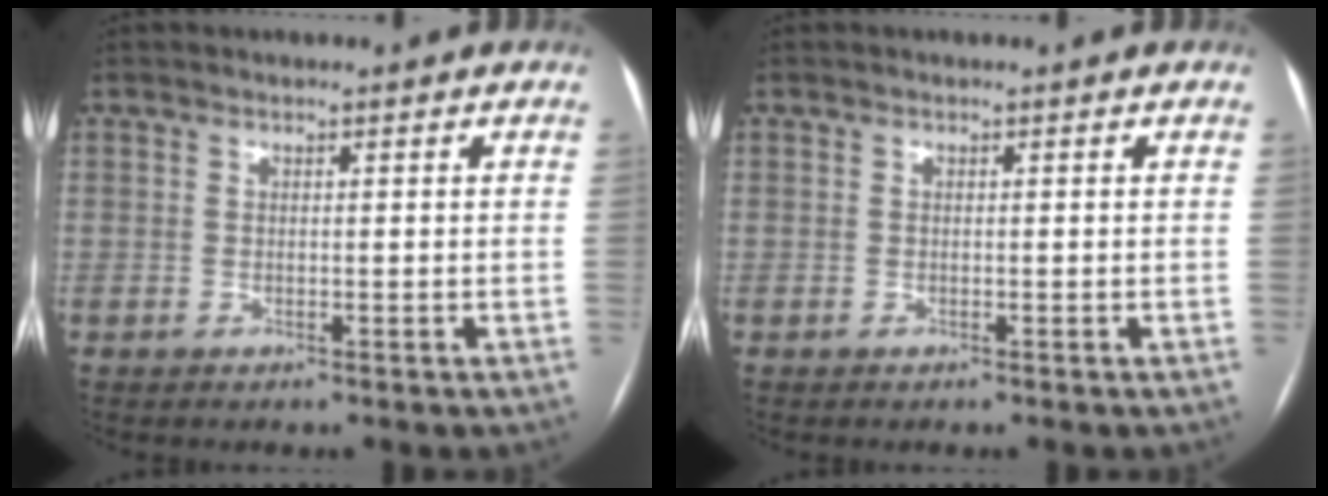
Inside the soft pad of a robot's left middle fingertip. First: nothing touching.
{"total": 0.0}